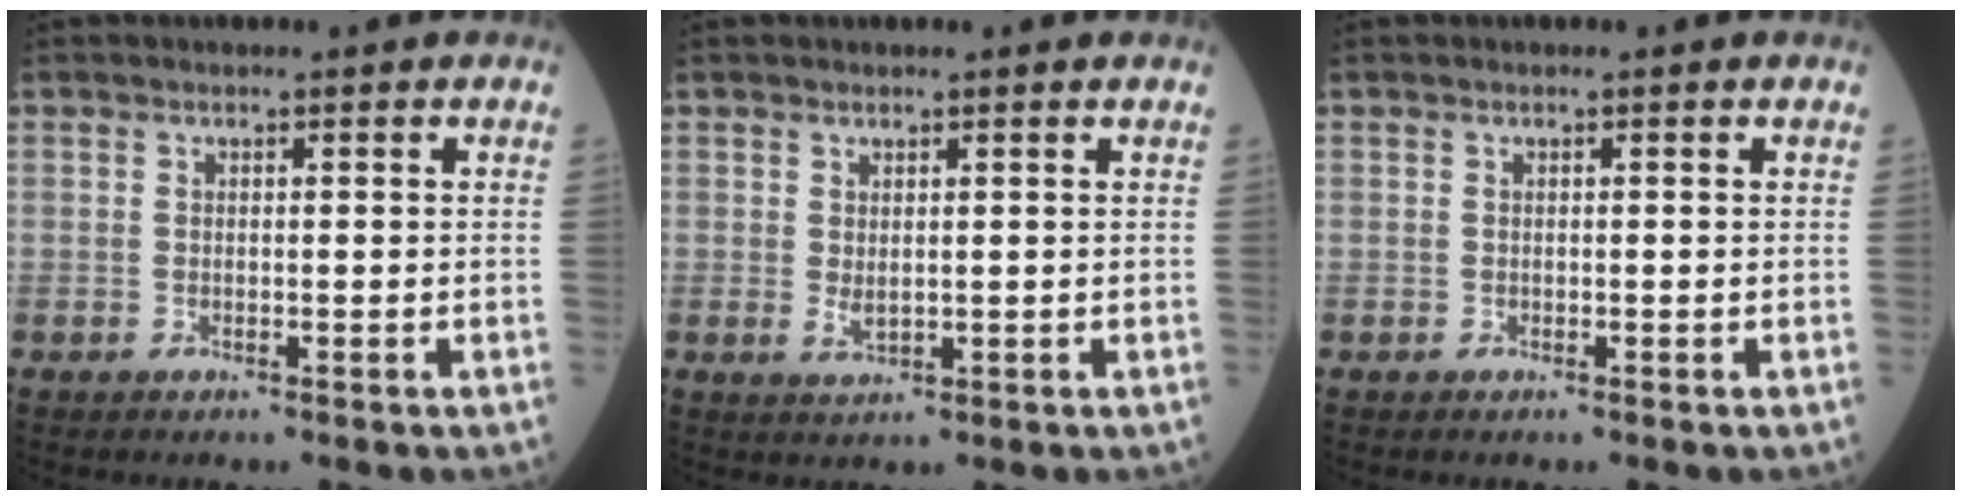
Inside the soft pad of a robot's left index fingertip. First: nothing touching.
{"total": 1.9, "force": [0.6, 0.8, 1.6], "torque": [-0.036, 0.001, 0.018]}
{"total": 0.0}